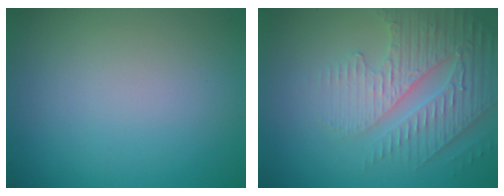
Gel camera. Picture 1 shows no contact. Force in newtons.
{"total": 4.3, "press": 4.1, "slide": 1.4}